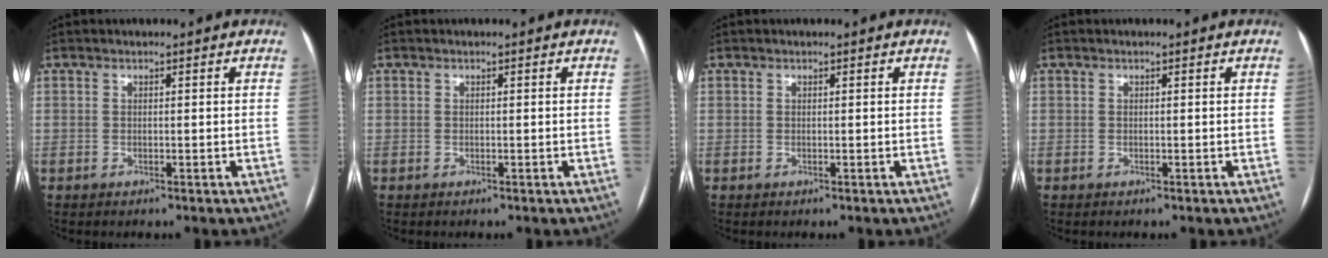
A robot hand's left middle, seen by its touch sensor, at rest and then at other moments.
{"total": 0.0}
{"total": 0.0}
{"total": 0.0}